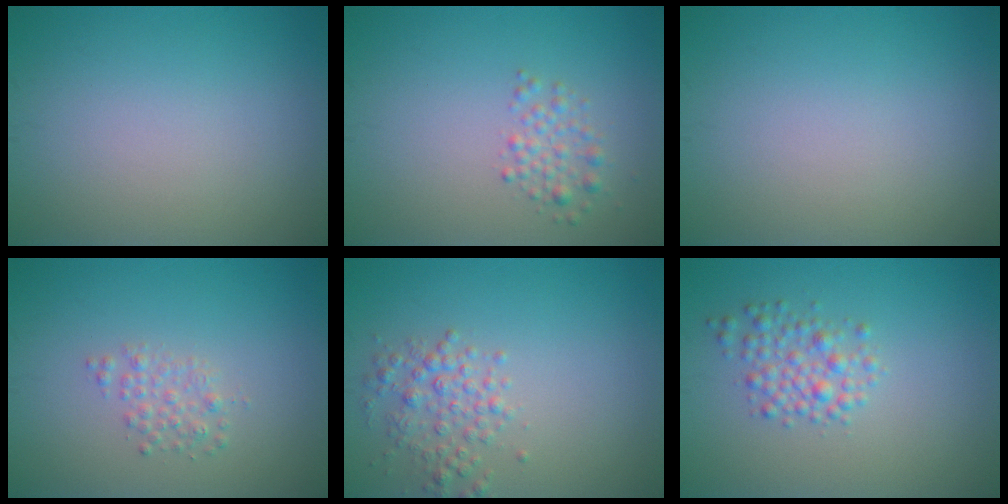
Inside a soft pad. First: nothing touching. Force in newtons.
{"total": 1.7, "press": 1.7, "slide": 0.1}
{"total": 0.0}
{"total": 1.5, "press": 1.5, "slide": 0.0}
{"total": 2.5, "press": 2.5, "slide": 0.1}
{"total": 2.6, "press": 2.6, "slide": 0.1}